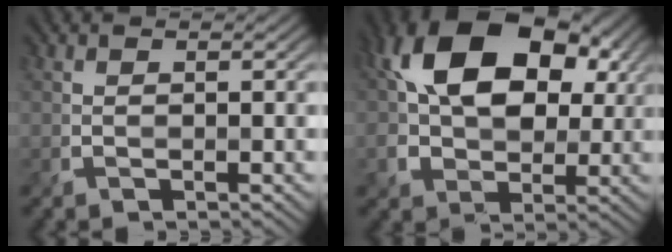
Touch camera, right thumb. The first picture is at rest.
{"total": 16.0, "force": [4.2, 10.6, 11.2], "torque": [-0.204, 0.023, 0.067]}